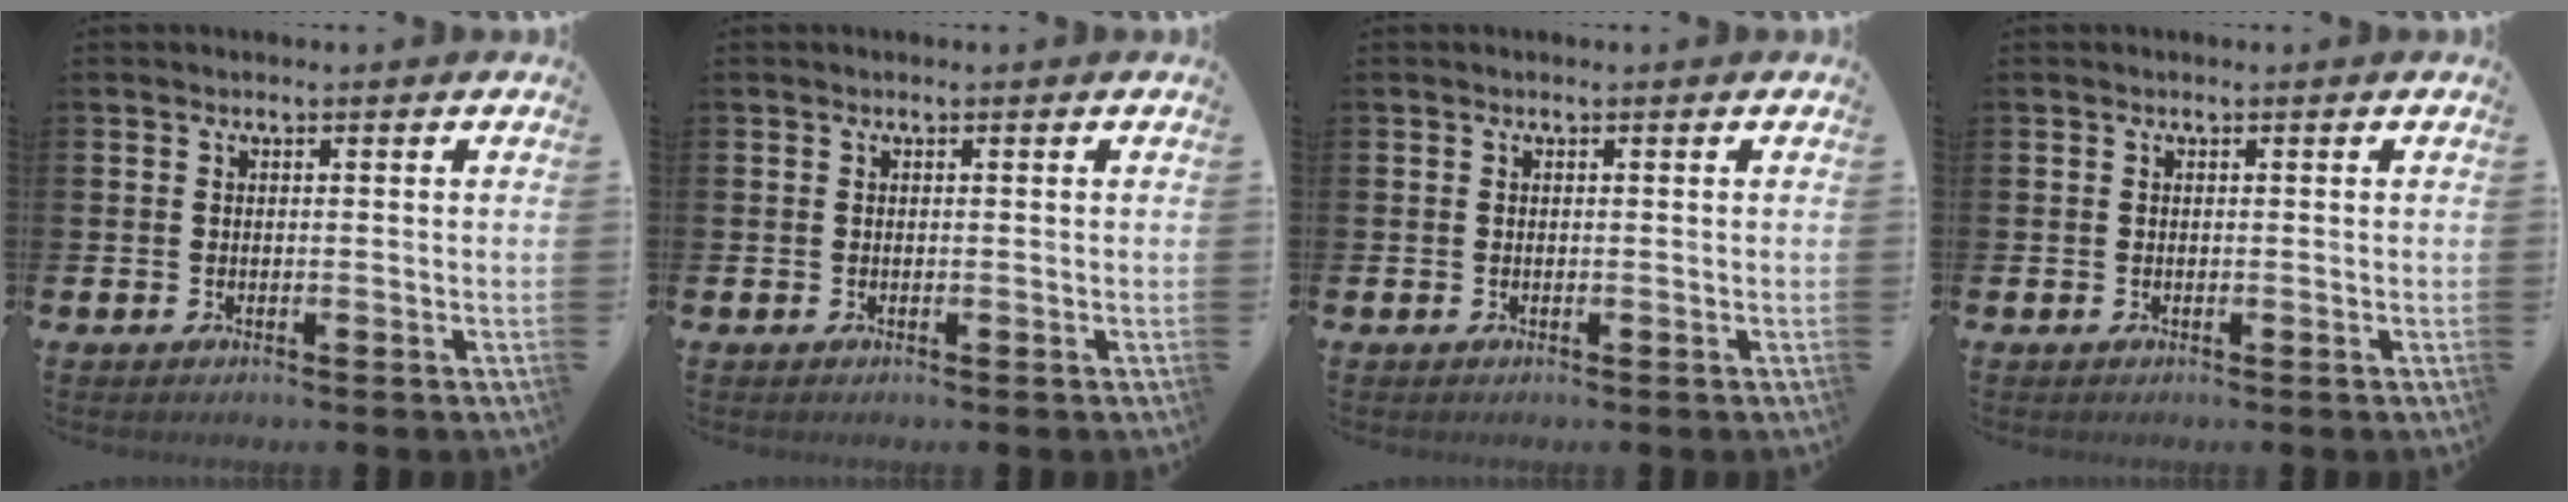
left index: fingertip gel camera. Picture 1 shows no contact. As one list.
[{"total": 0.0}, {"total": 0.0}, {"total": 0.0}]